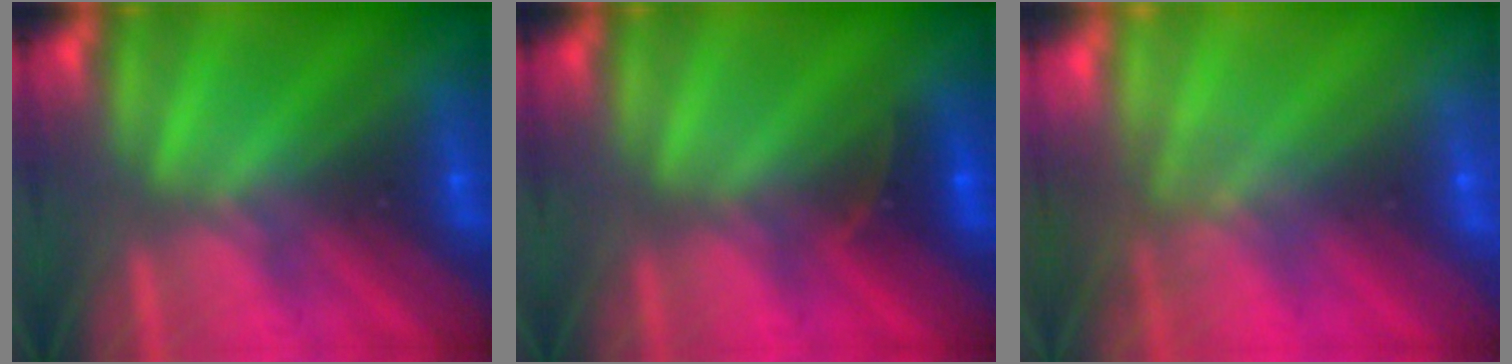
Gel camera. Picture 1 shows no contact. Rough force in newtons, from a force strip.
{"total": 2.6}
{"total": 10.8}